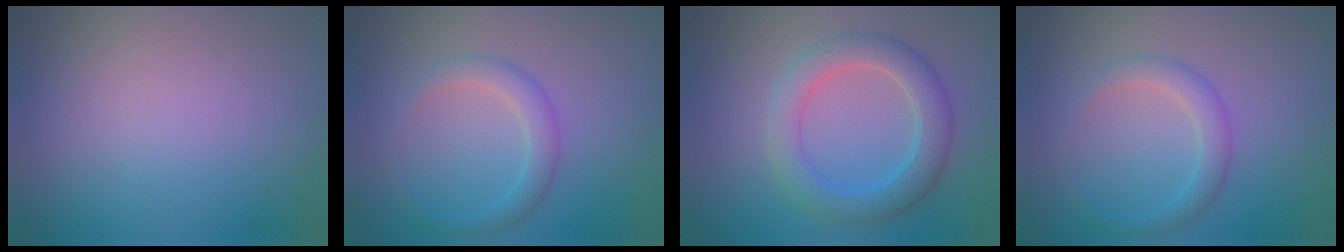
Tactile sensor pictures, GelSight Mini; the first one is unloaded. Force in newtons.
{"total": 2.3, "press": 2.3, "slide": 0.2}
{"total": 4.6, "press": 4.6, "slide": 0.2}
{"total": 2.3, "press": 2.3, "slide": 0.2}